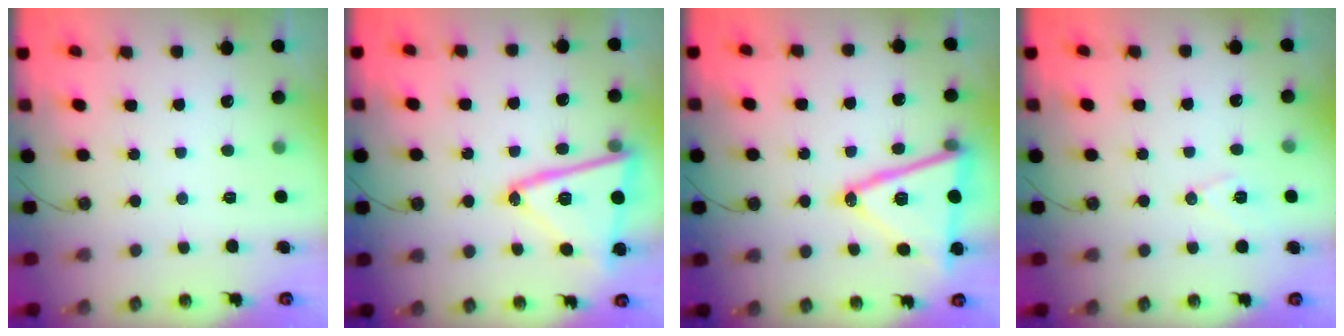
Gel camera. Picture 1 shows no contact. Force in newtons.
{"total": 19.7, "press": 19.7, "slide": 1.4}
{"total": 18.9, "press": 18.5, "slide": 3.5}
{"total": 7.2, "press": 6.2, "slide": 3.8}